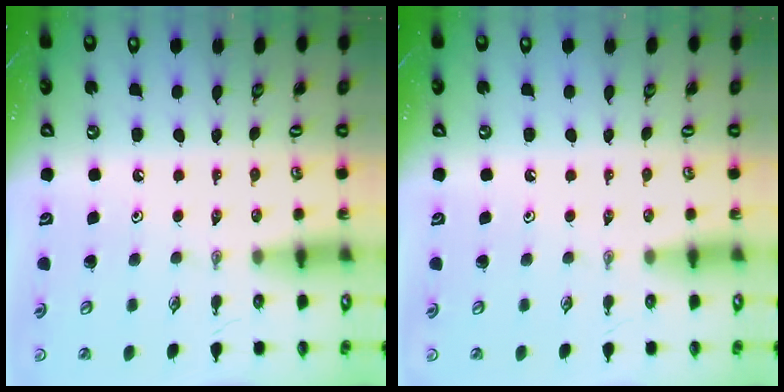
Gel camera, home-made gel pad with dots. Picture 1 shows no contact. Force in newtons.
{"total": 0.0}